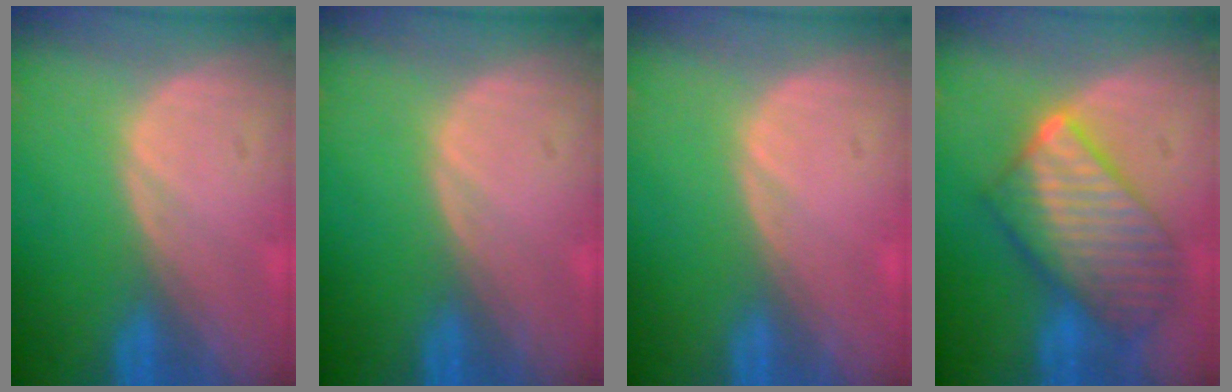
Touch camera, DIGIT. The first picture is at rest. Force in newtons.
{"total": 0.0}
{"total": 0.7, "press": 0.1, "slide": 0.7}
{"total": 9.8, "press": 9.8, "slide": 0.9}